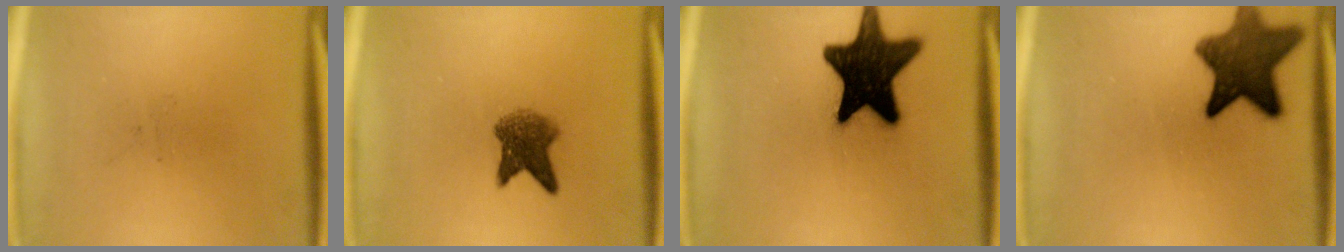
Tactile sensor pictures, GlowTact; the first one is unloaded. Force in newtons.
{"total": 5.2}
{"total": 18.9}
{"total": 11.5}